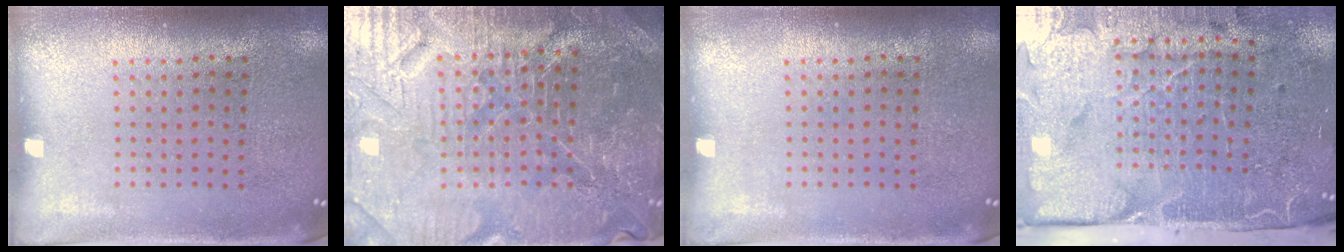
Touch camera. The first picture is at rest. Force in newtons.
{"total": 5.5, "press": 5.2, "slide": 1.9}
{"total": 0.0}
{"total": 5.1, "press": 4.0, "slide": 3.1}